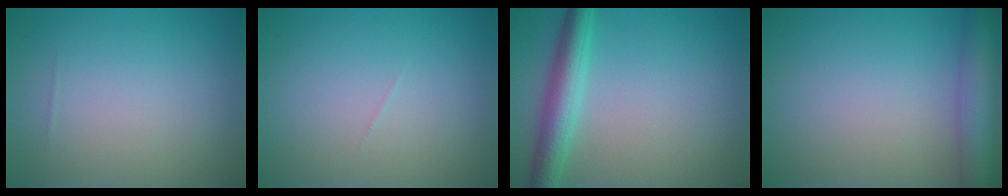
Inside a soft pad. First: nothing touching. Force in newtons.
{"total": 0.0}
{"total": 4.2, "press": 4.2, "slide": 0.1}
{"total": 5.6, "press": 5.6, "slide": 0.3}